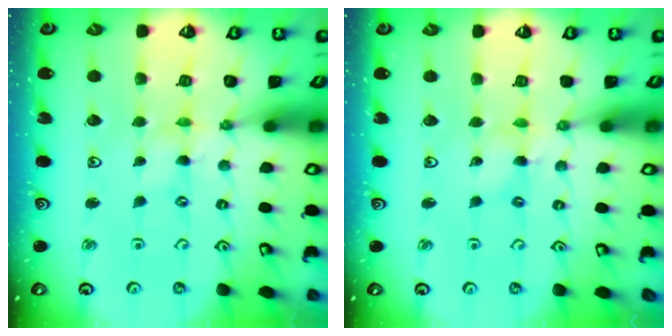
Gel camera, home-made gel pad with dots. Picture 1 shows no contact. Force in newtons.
{"total": 1.1, "press": 1.1, "slide": 0.1}